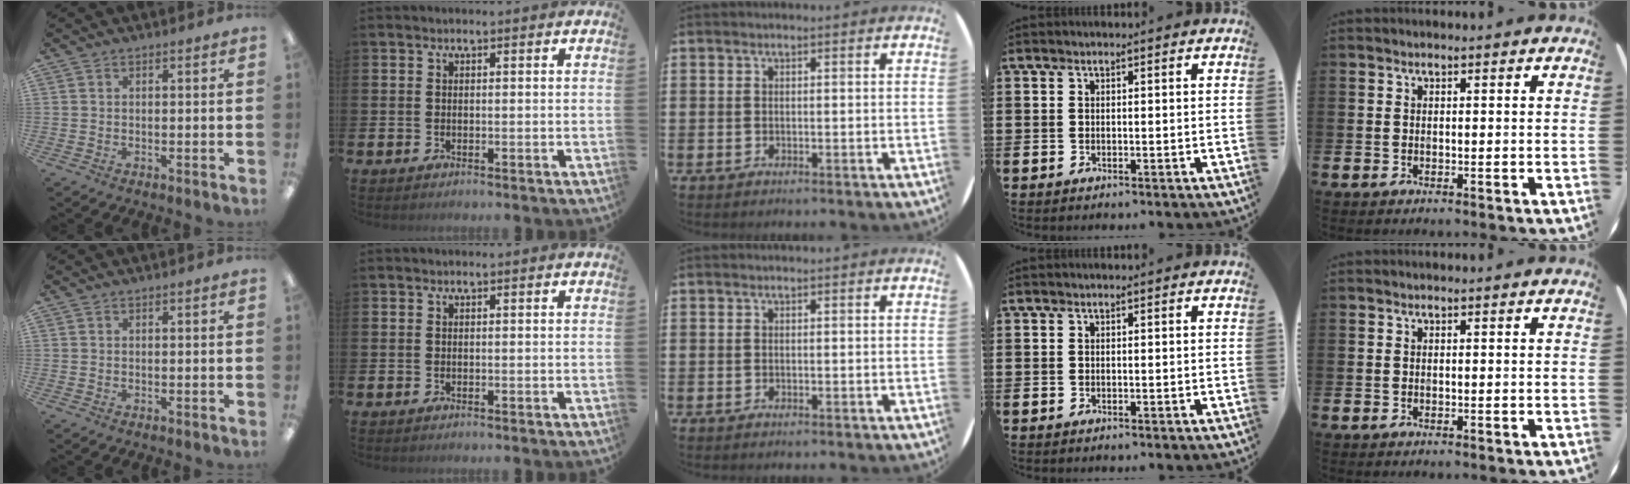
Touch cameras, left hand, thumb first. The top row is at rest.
{}